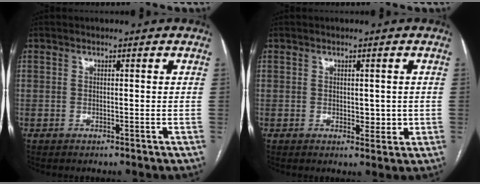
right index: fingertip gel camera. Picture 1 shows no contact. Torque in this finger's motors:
{"motor_torque": [-0.05, -0.02, 0.05, 0.01]}